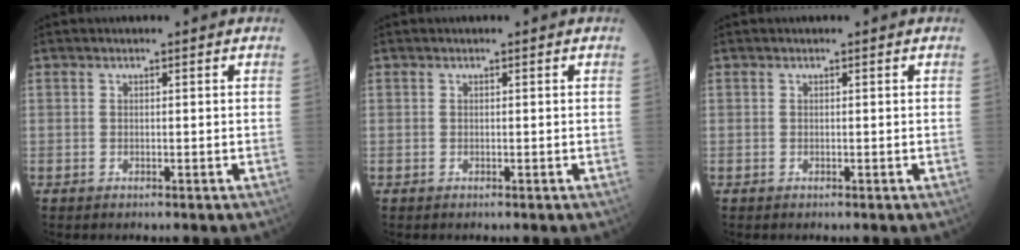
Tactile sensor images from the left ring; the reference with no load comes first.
{"total": 0.0}
{"total": 0.0}